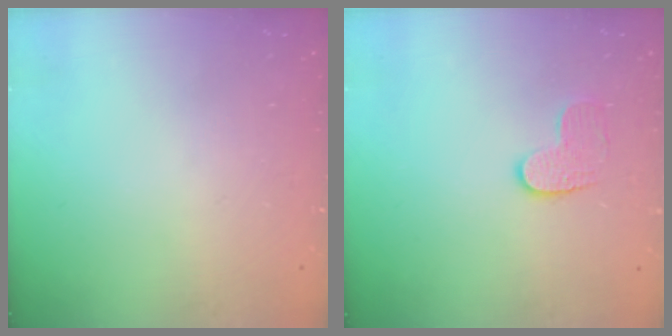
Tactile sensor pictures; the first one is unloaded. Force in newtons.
{"total": 6.2, "press": 6.2, "slide": 0.3}